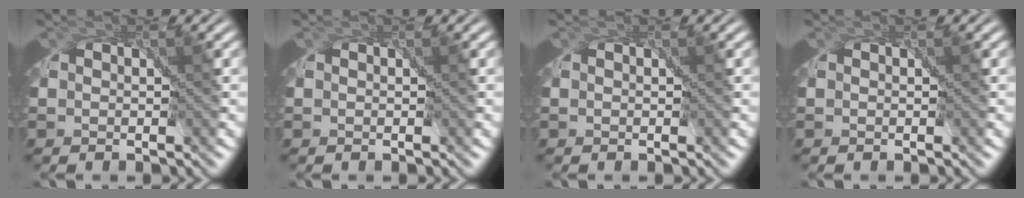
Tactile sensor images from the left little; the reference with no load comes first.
{"total": 0.0}
{"total": 0.0}
{"total": 0.0}